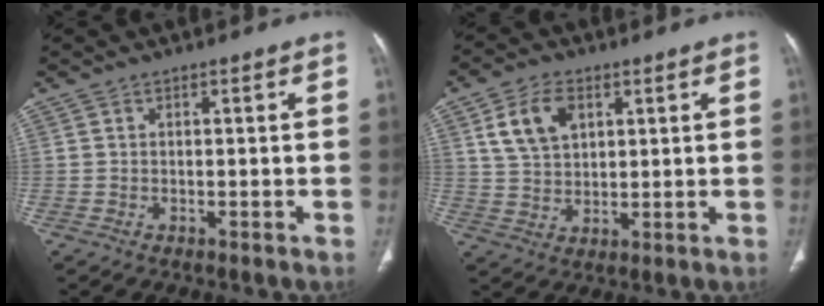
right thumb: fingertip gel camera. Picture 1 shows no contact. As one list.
[{"total": 8.6, "force": [3.4, 5.7, 5.4], "torque": [-0.086, -0.008, 0.069]}]